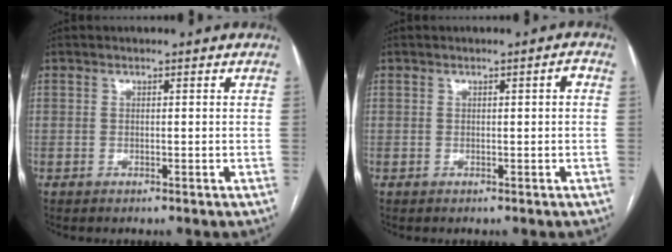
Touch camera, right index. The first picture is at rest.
{"total": 1.4, "force": [0.2, 0.2, 1.3], "torque": [-0.015, 0.005, 0.002]}